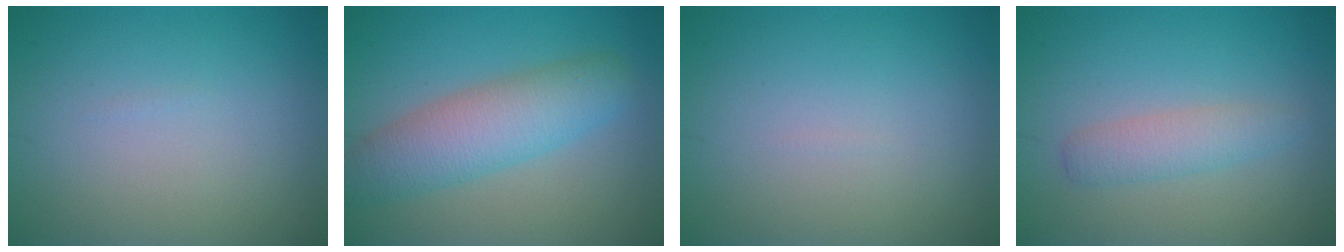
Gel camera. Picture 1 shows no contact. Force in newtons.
{"total": 5.8, "press": 5.8, "slide": 0.1}
{"total": 0.0}
{"total": 2.3, "press": 2.3, "slide": 0.0}